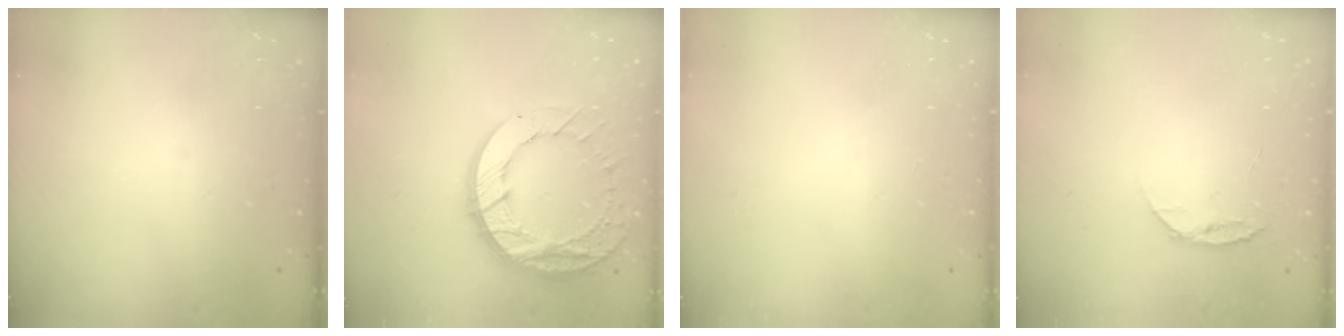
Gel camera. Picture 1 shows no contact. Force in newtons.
{"total": 16.4, "press": 16.4, "slide": 1.3}
{"total": 0.0}
{"total": 6.6, "press": 6.5, "slide": 0.7}